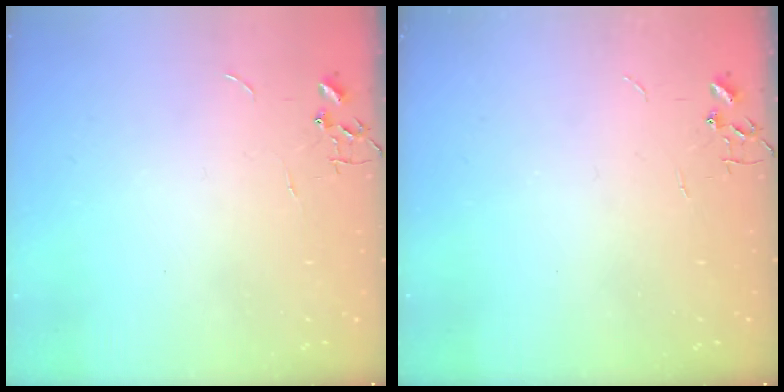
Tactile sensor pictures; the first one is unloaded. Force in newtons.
{"total": 0.0}